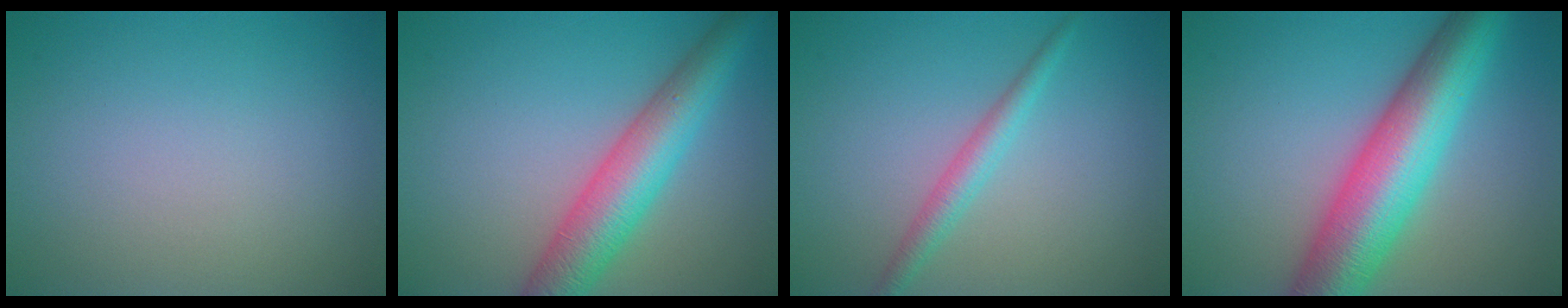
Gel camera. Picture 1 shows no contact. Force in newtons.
{"total": 6.7, "press": 6.7, "slide": 0.2}
{"total": 2.2, "press": 2.2, "slide": 0.0}
{"total": 10.2, "press": 10.2, "slide": 0.3}